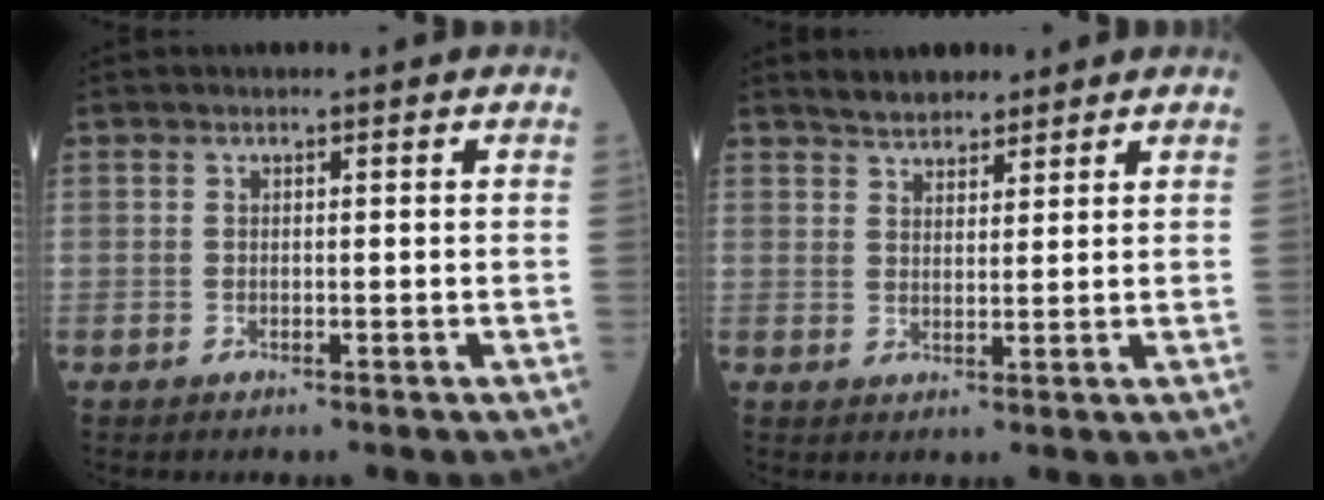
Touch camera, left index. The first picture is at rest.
{"total": 4.1, "force": [3.7, 1.5, 1.0], "torque": [-0.022, 0.014, 0.066]}